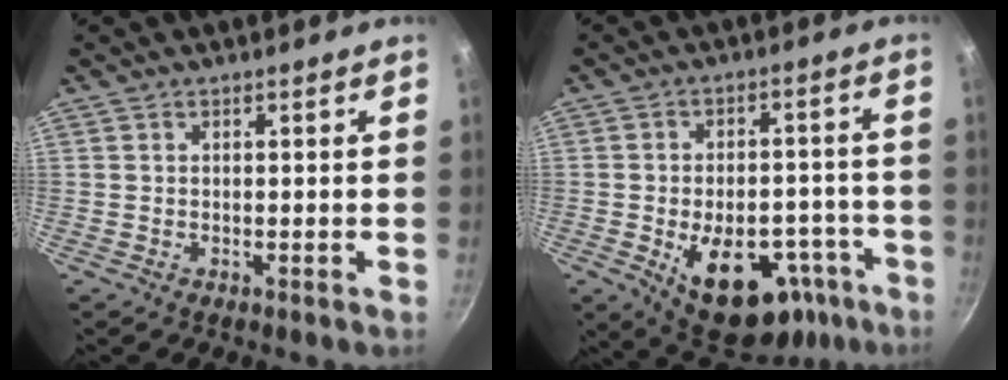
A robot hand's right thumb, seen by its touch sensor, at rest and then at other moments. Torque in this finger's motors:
{"motor_torque": [-0.15, 0.96, 0.72, 0.56, 0.35]}